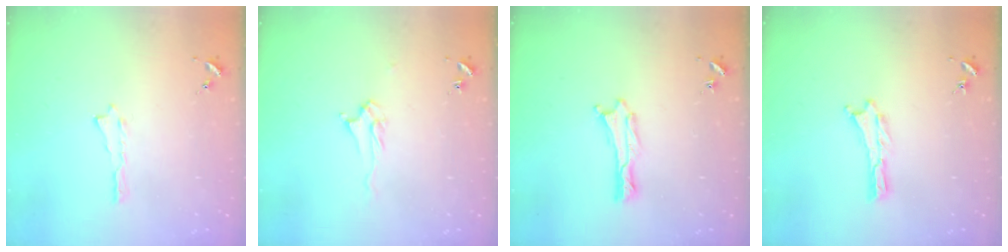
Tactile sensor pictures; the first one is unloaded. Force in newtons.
{"total": 2.5, "press": 2.4, "slide": 0.4}
{"total": 0.0}
{"total": 0.0}